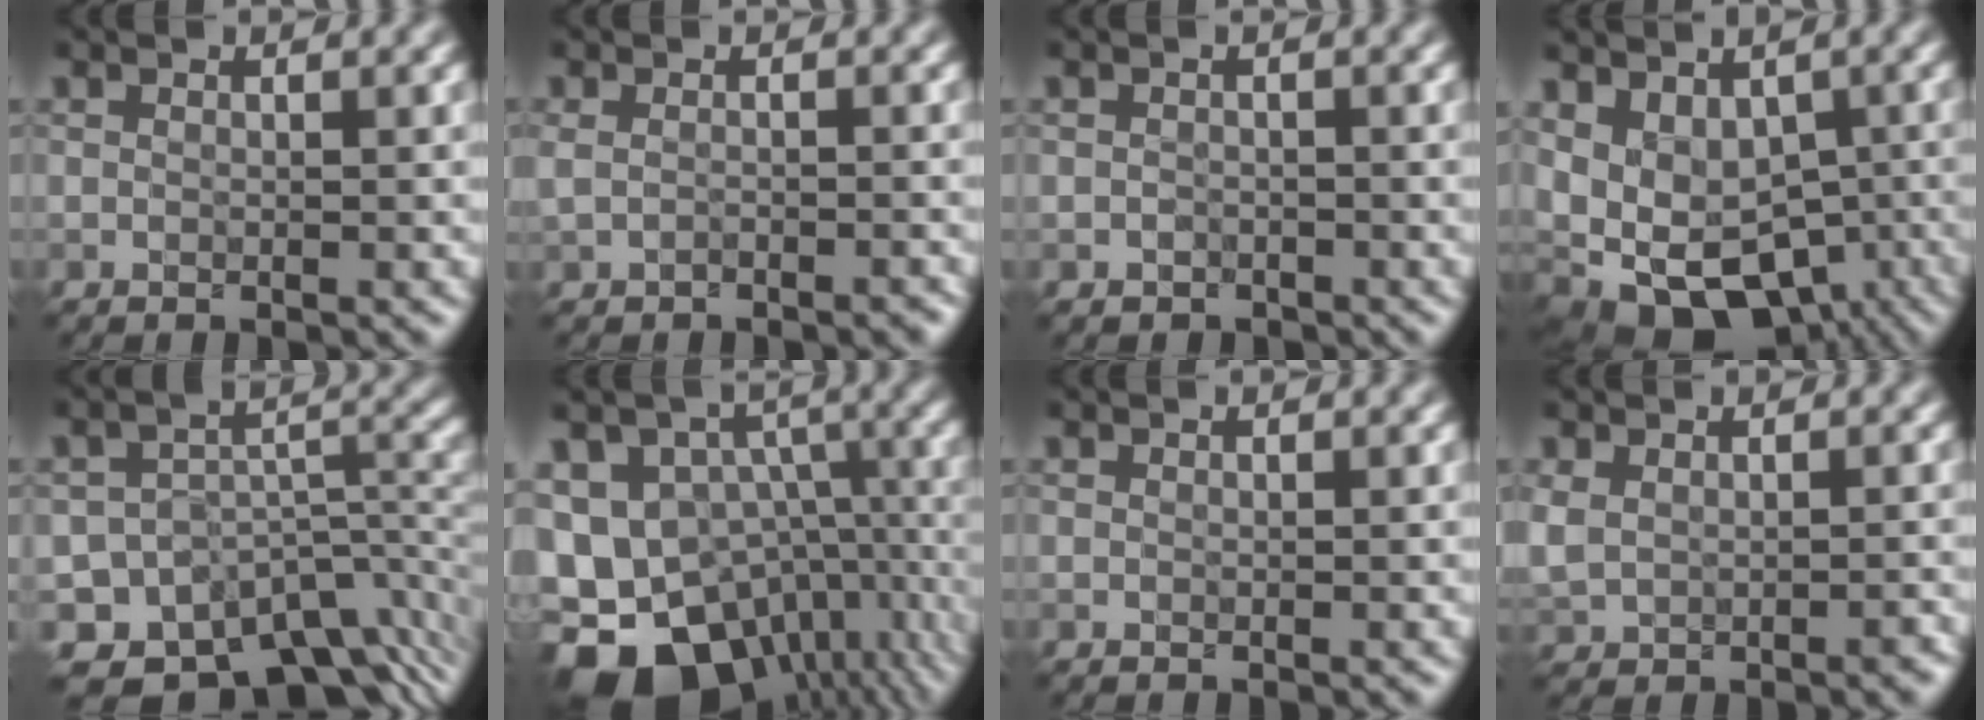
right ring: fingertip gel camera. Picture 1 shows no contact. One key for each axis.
{"total": 1.3, "fx": -0.8, "fy": 0.6, "fz": 0.8, "tx": -0.021, "ty": -0.002, "tz": -0.016}
{"total": 0.9, "fx": -0.6, "fy": 0.6, "fz": 0.0, "tx": 0.006, "ty": 0.000, "tz": -0.010}
{"total": 13.3, "fx": -5.5, "fy": 9.2, "fz": 7.9, "tx": -0.135, "ty": -0.028, "tz": -0.048}
{"total": 10.8, "fx": -8.2, "fy": 5.4, "fz": 4.4, "tx": -0.053, "ty": 0.005, "tz": -0.108}
{"total": 17.0, "fx": -6.7, "fy": 13.0, "fz": 8.8, "tx": -0.174, "ty": -0.024, "tz": -0.078}
{"total": 0.0}
{"total": 2.6, "fx": -0.2, "fy": 2.0, "fz": 1.7, "tx": -0.037, "ty": -0.011, "tz": 0.003}